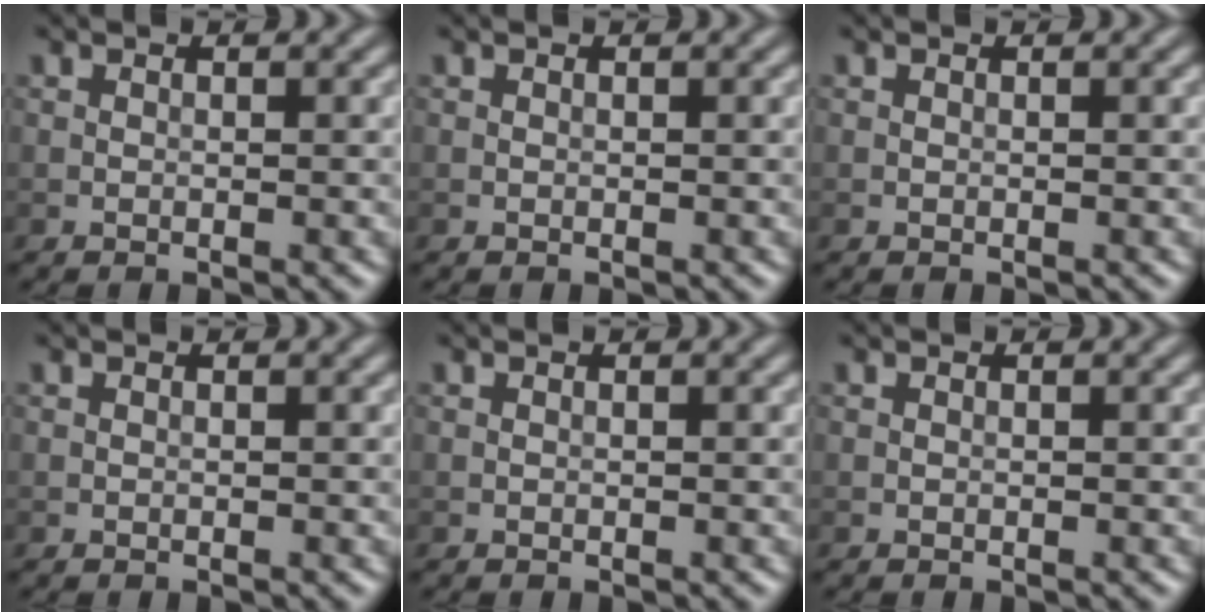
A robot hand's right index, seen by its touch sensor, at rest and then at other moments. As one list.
[{"total": 0.0}, {"total": 0.0}, {"total": 0.0}, {"total": 0.0}, {"total": 0.0}]